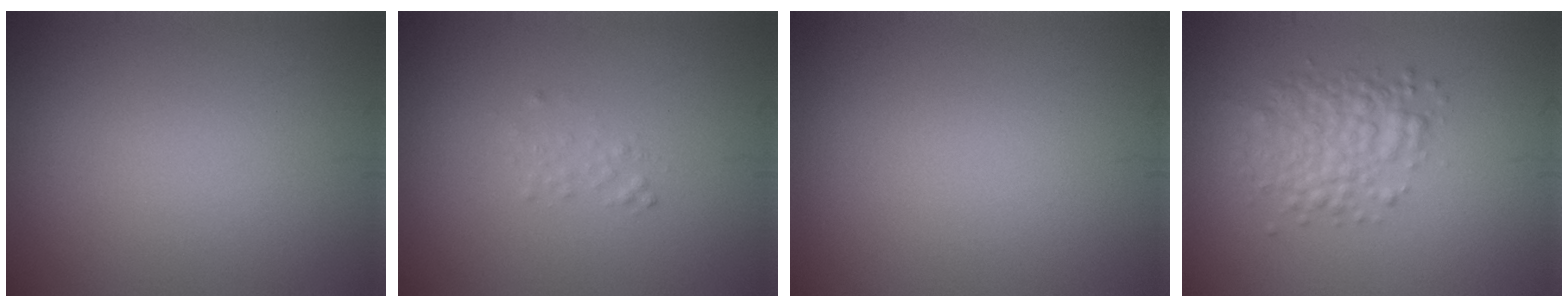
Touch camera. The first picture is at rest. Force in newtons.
{"total": 0.7, "press": 0.7, "slide": 0.1}
{"total": 0.0}
{"total": 3.8, "press": 3.8, "slide": 0.1}